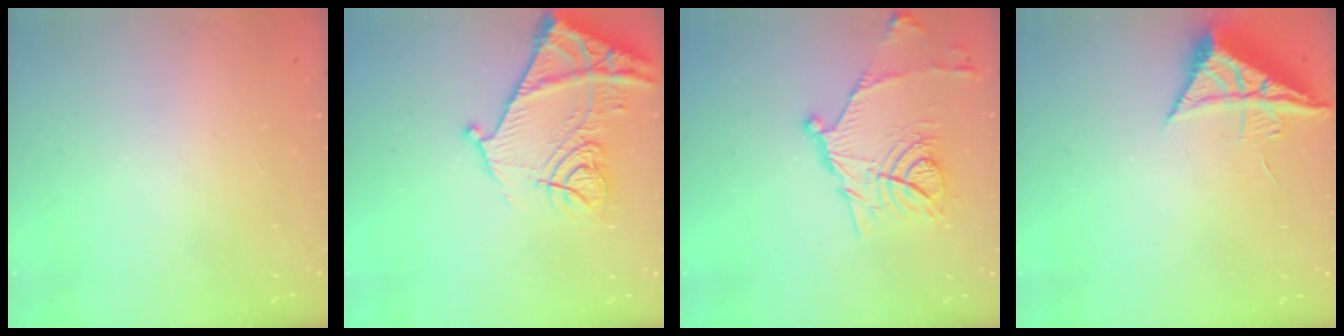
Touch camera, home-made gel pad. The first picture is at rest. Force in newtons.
{"total": 15.3, "press": 15.3, "slide": 1.6}
{"total": 15.9, "press": 15.9, "slide": 0.3}
{"total": 7.7, "press": 7.7, "slide": 0.4}